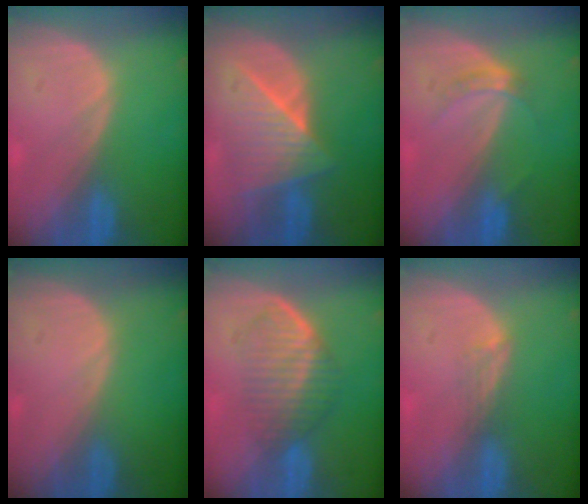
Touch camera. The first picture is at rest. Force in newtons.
{"total": 7.4, "press": 7.4, "slide": 0.5}
{"total": 2.8, "press": 2.5, "slide": 1.3}
{"total": 0.0}
{"total": 6.8, "press": 6.1, "slide": 3.1}
{"total": 1.8, "press": 1.3, "slide": 1.2}